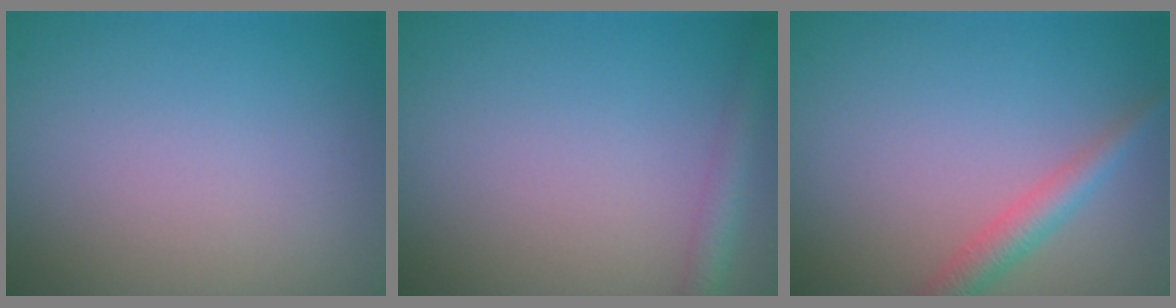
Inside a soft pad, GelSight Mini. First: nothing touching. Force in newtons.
{"total": 2.2, "press": 2.2, "slide": 0.1}
{"total": 2.5, "press": 2.5, "slide": 0.1}